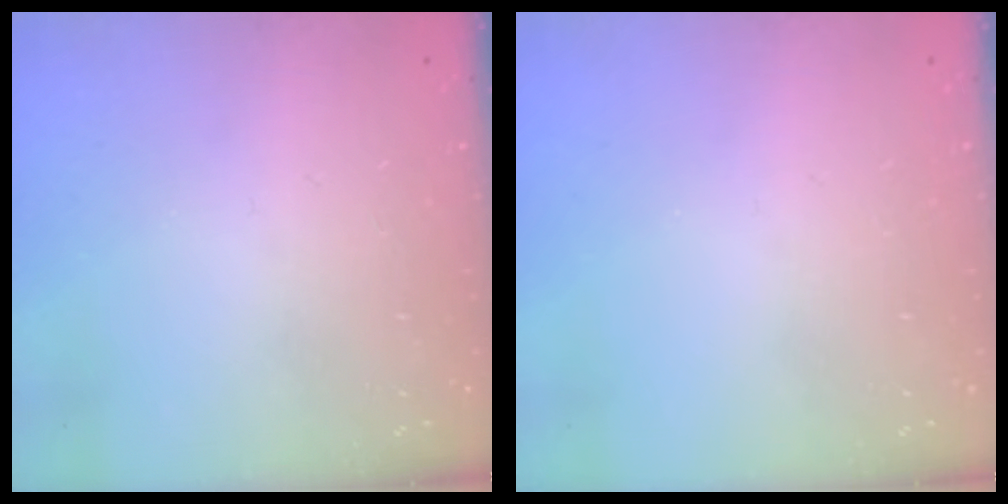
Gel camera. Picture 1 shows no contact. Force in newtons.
{"total": 0.0}